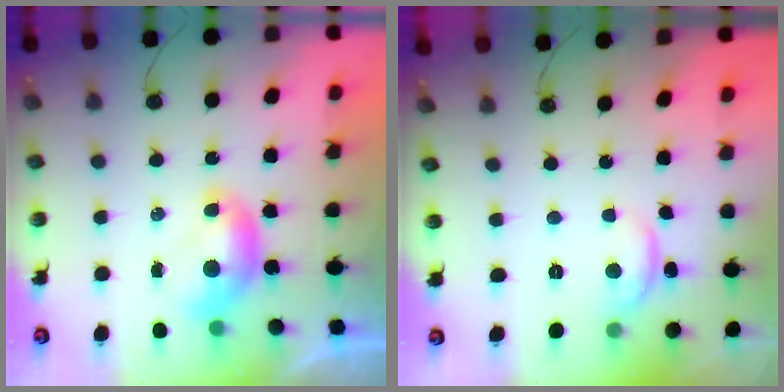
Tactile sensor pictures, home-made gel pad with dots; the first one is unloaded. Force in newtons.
{"total": 1.7, "press": 1.6, "slide": 0.5}